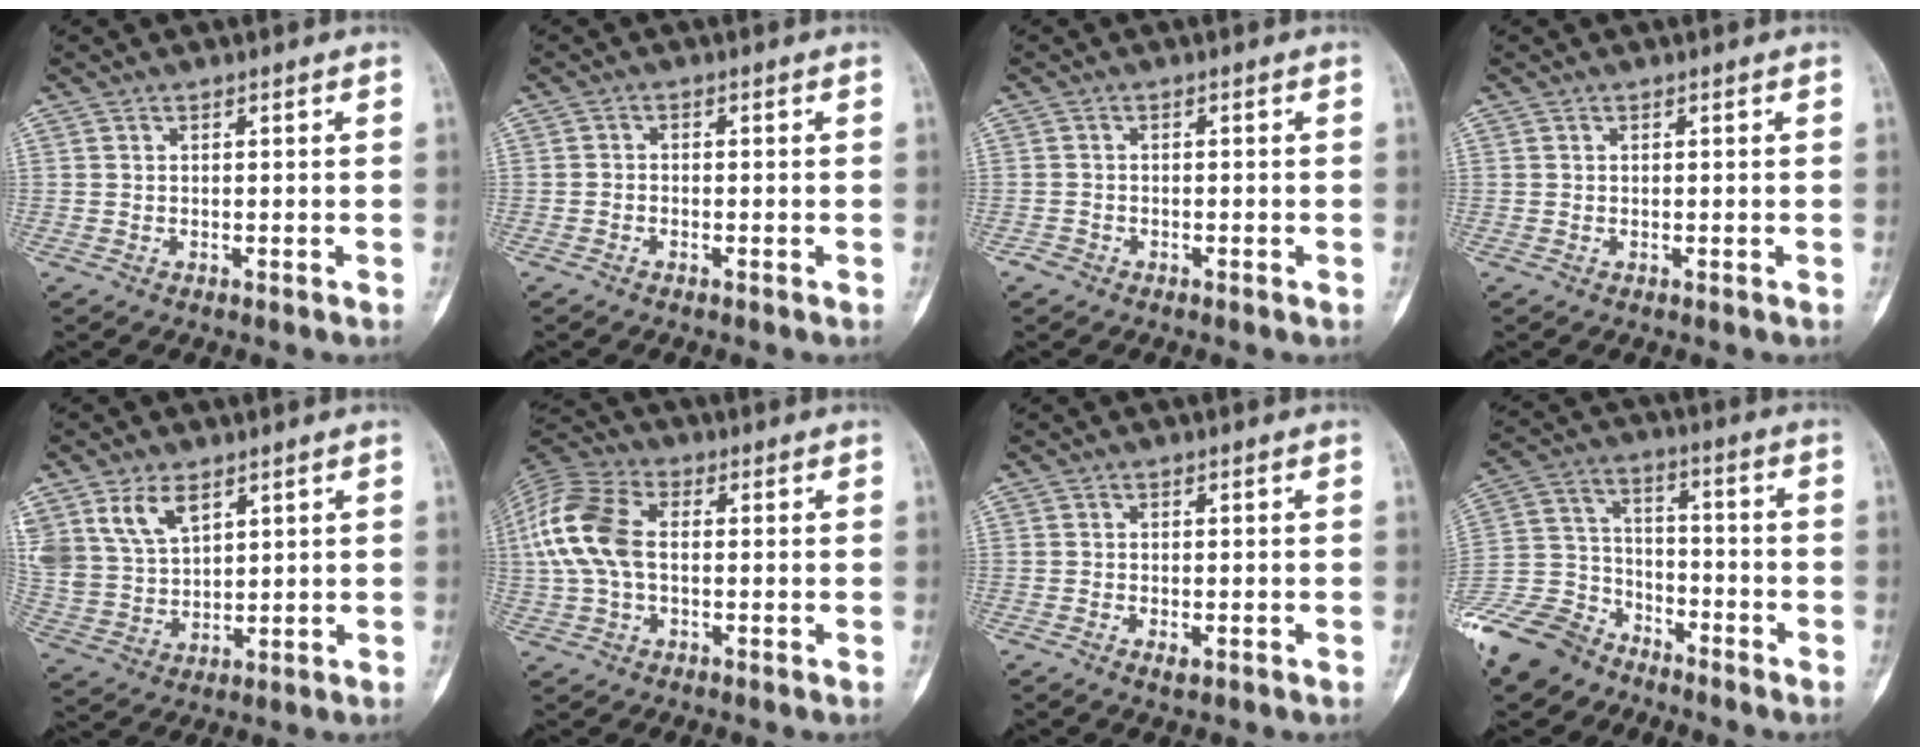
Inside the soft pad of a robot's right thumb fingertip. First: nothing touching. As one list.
[{"total": 0.9, "force": [-0.6, 0.5, 0.4], "torque": [-0.005, 0.005, -0.017]}, {"total": 1.2, "force": [-0.9, 0.8, 0.2], "torque": [0.000, 0.004, -0.022]}, {"total": 0.0}, {"total": 9.6, "force": [5.4, 5.7, 5.5], "torque": [-0.095, -0.016, 0.120]}, {"total": 13.0, "force": [0.7, 8.0, 10.2], "torque": [-0.229, 0.028, 0.008]}, {"total": 1.7, "force": [-0.7, 0.8, 1.3], "torque": [-0.023, 0.000, -0.012]}, {"total": 15.3, "force": [-11.9, 8.5, 4.2], "torque": [-0.076, 0.061, -0.230]}]